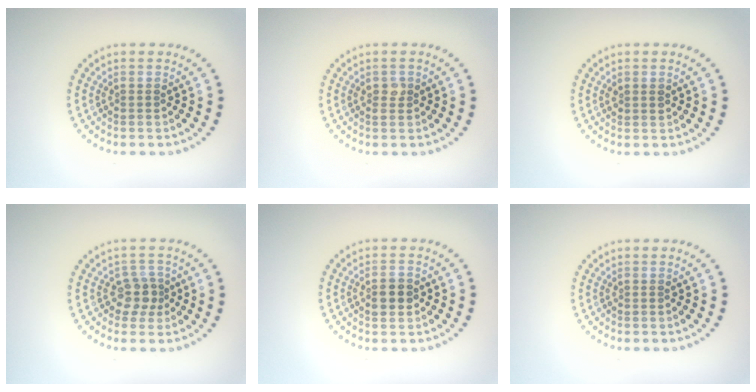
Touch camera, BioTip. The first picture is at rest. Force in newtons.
{"total": 1.2, "press": 1.2, "slide": 0.1}
{"total": 1.0, "press": 0.9, "slide": 0.4}
{"total": 2.3, "press": 1.8, "slide": 1.4}
{"total": 2.5, "press": 2.5, "slide": 0.1}
{"total": 0.0}